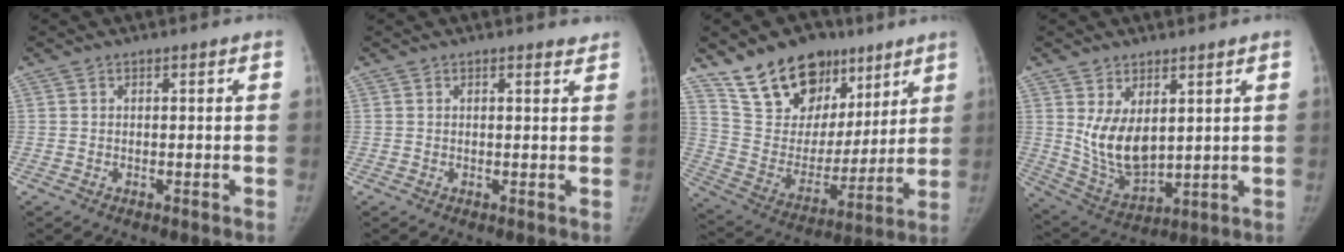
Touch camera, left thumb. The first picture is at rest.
{"total": 1.3, "force": [1.3, 0.3, 0.4], "torque": [-0.001, -0.009, 0.013]}
{"total": 20.3, "force": [13.5, 12.7, 8.1], "torque": [-0.082, -0.066, 0.240]}
{"total": 10.4, "force": [2.8, 5.9, 8.1], "torque": [-0.129, -0.030, 0.074]}